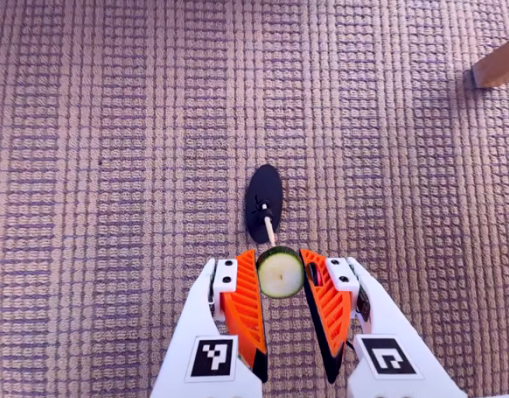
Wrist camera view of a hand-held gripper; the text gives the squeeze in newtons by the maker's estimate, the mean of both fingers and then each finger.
{"total": 8.6, "left": 8.7, "right": 8.5}